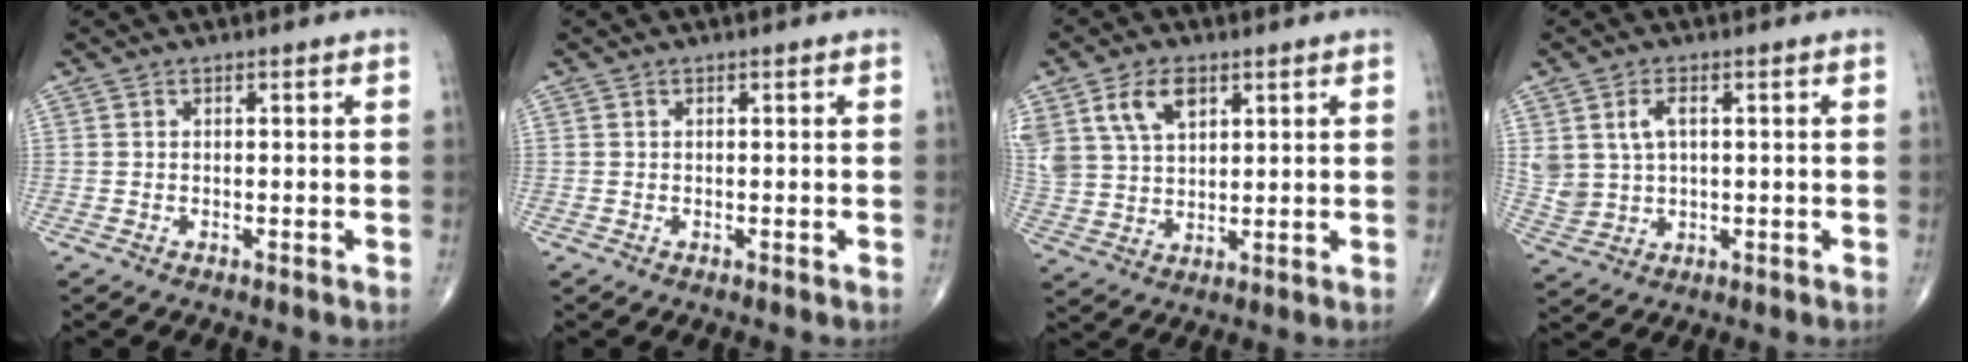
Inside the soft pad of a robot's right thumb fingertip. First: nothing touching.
{"total": 0.0}
{"total": 10.8, "force": [5.3, 6.7, 6.7], "torque": [-0.126, -0.011, 0.111]}
{"total": 6.4, "force": [1.8, 4.1, 4.6], "torque": [-0.088, -0.004, 0.044]}